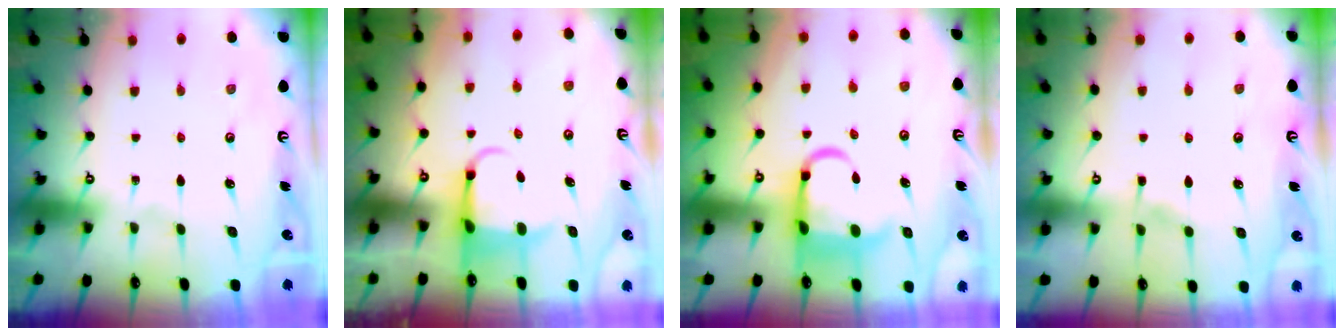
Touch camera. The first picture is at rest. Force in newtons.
{"total": 3.9, "press": 3.8, "slide": 1.1}
{"total": 11.0, "press": 10.8, "slide": 1.8}
{"total": 3.9, "press": 3.9, "slide": 0.6}